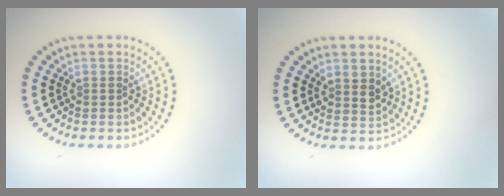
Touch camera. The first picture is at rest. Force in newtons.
{"total": 1.8, "press": 1.6, "slide": 0.9}